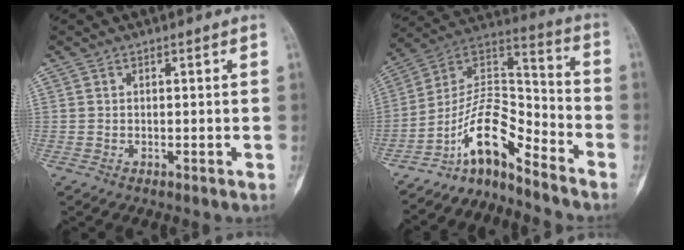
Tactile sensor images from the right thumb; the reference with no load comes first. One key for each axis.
{"total": 12.8, "fx": -9.2, "fy": 4.4, "fz": 7.8, "tx": -0.133, "ty": 0.113, "tz": -0.170}